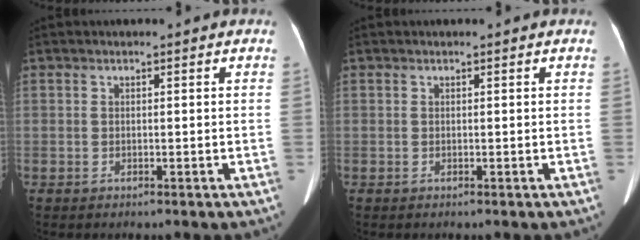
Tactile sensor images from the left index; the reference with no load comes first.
{"total": 0.0}